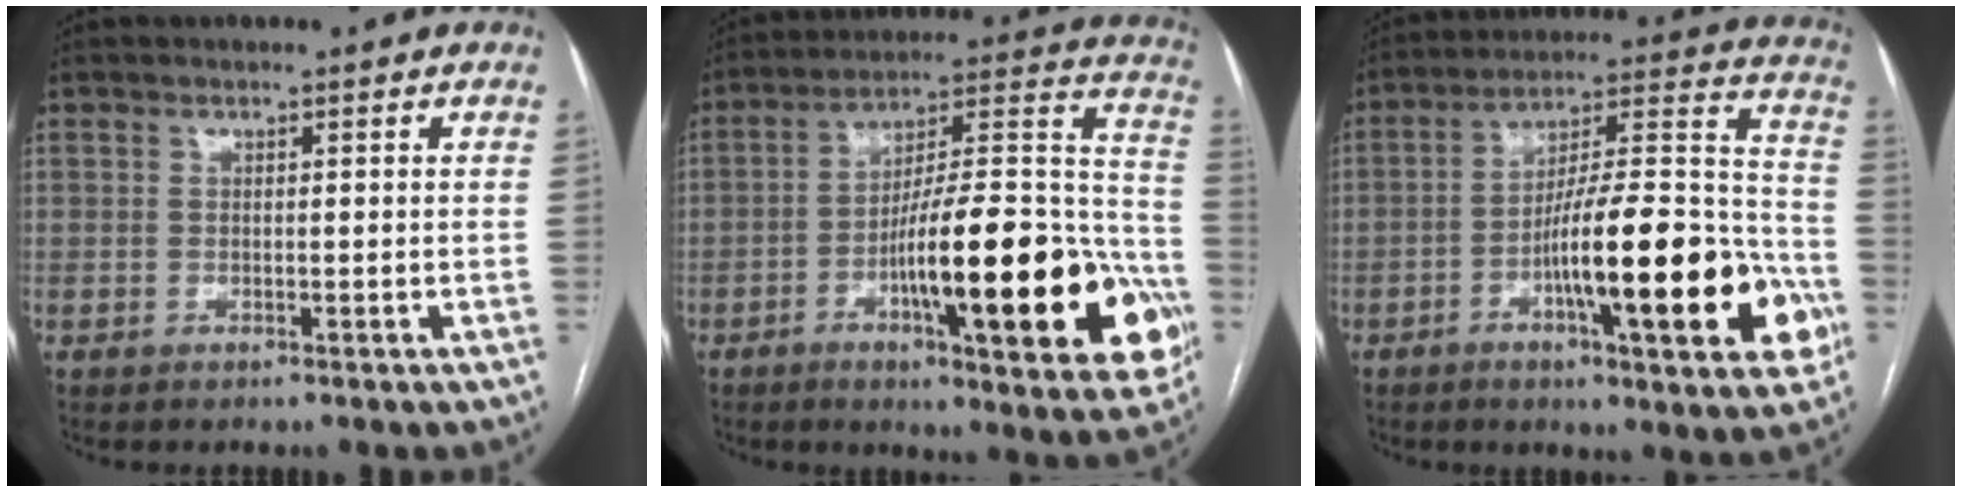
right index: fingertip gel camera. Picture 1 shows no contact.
{"total": 27.4, "force": [-8.6, 5.2, 25.5], "torque": [-0.299, 0.007, -0.118]}
{"total": 23.4, "force": [-7.8, 3.8, 21.7], "torque": [-0.290, 0.010, -0.111]}